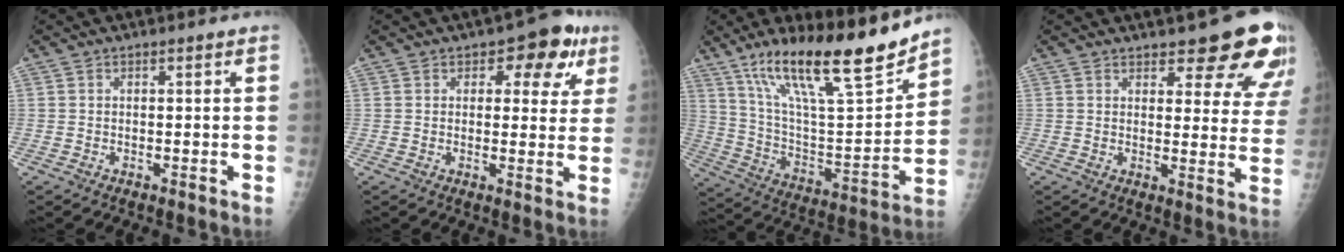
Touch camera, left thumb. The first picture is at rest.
{"total": 8.9, "force": [4.0, 5.3, 5.9], "torque": [-0.021, -0.007, 0.041]}
{"total": 24.5, "force": [17.6, 5.1, 16.3], "torque": [-0.249, -0.072, 0.306]}
{"total": 13.5, "force": [10.0, 4.7, 7.8], "torque": [-0.048, -0.058, 0.107]}